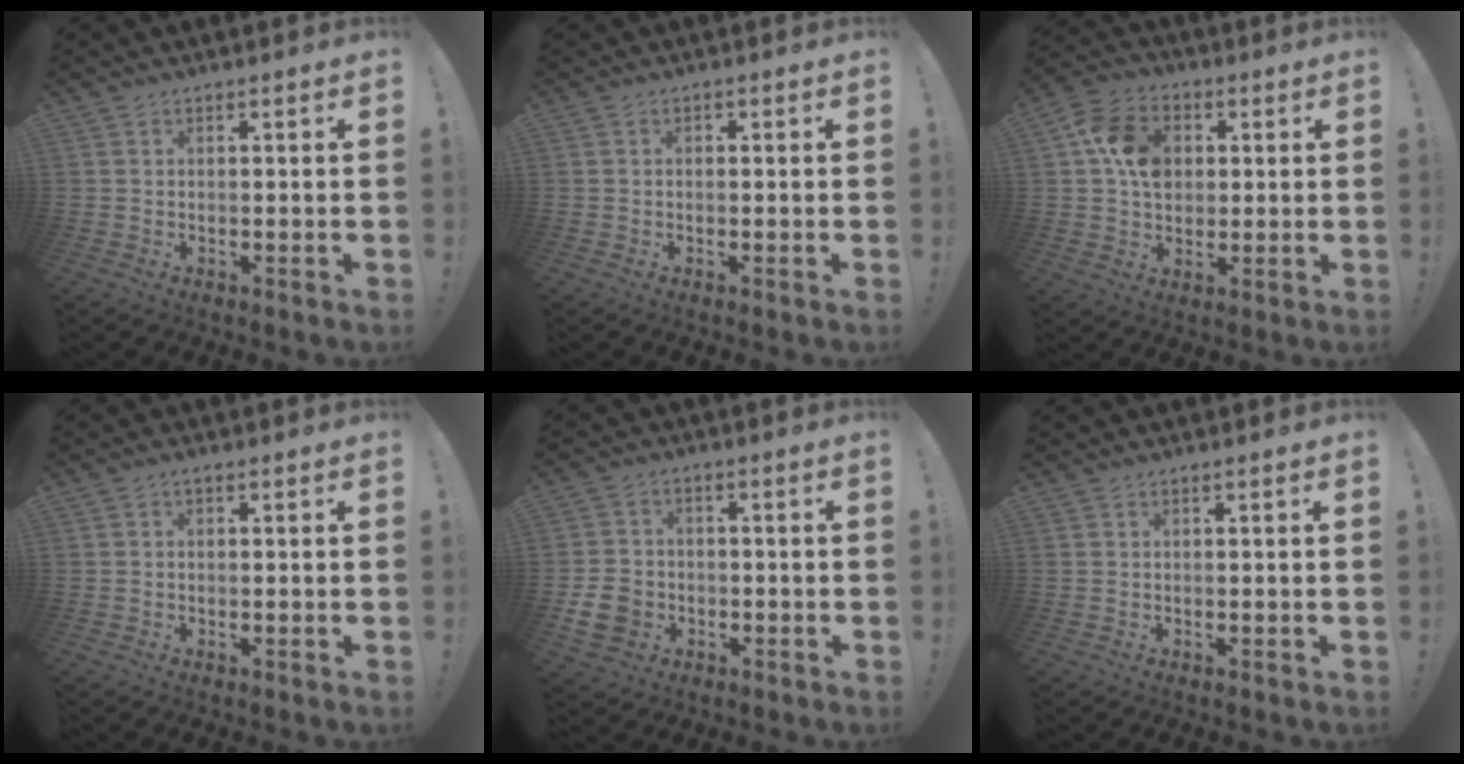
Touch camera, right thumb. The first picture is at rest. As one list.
[{"total": 0.6, "force": [-0.4, 0.4, 0.2], "torque": [-0.008, 0.003, -0.007]}, {"total": 12.7, "force": [2.8, 9.7, 7.7], "torque": [-0.131, 0.005, 0.056]}, {"total": 0.7, "force": [-0.1, 0.4, 0.6], "torque": [-0.017, 0.003, 0.000]}, {"total": 9.3, "force": [-2.7, 7.6, 4.6], "torque": [-0.080, 0.020, -0.046]}, {"total": 0.0}]